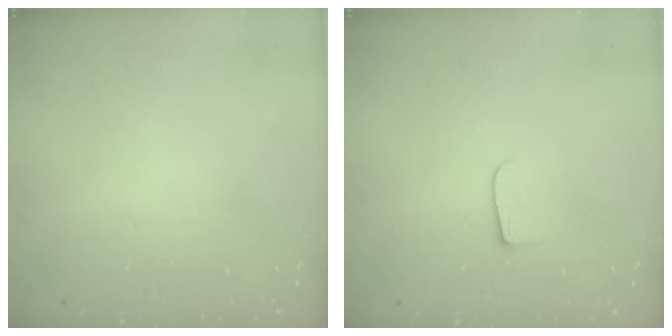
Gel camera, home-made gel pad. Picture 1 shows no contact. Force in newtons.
{"total": 5.6, "press": 5.5, "slide": 0.7}